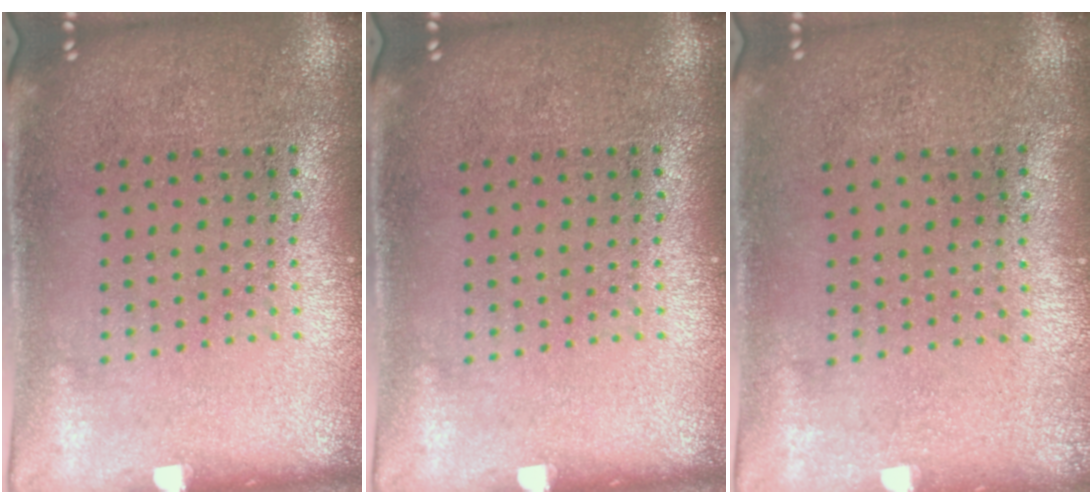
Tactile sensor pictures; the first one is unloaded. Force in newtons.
{"total": 0.0}
{"total": 0.0}